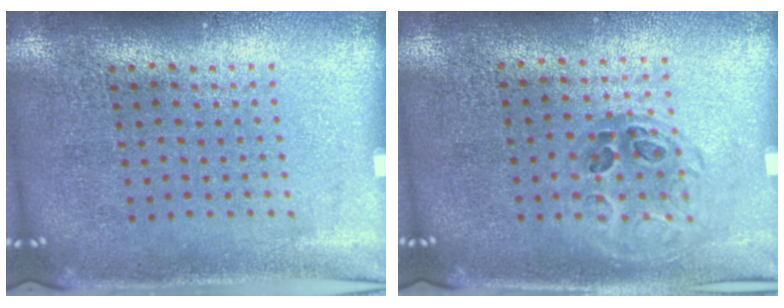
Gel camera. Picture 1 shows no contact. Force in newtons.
{"total": 1.0, "press": 0.9, "slide": 0.4}